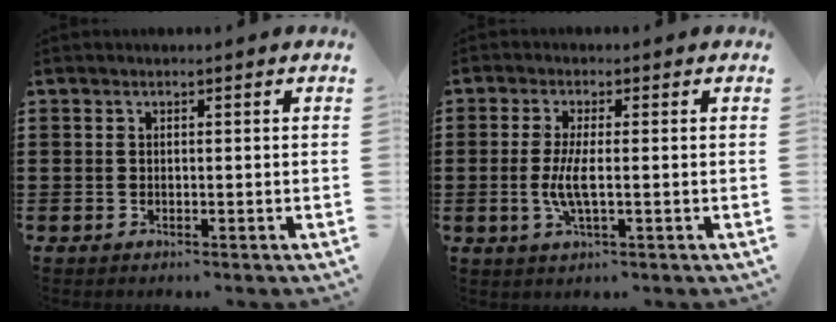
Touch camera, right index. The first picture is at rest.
{"total": 4.8, "force": [-0.6, 1.0, 4.7], "torque": [-0.104, -0.010, -0.017]}